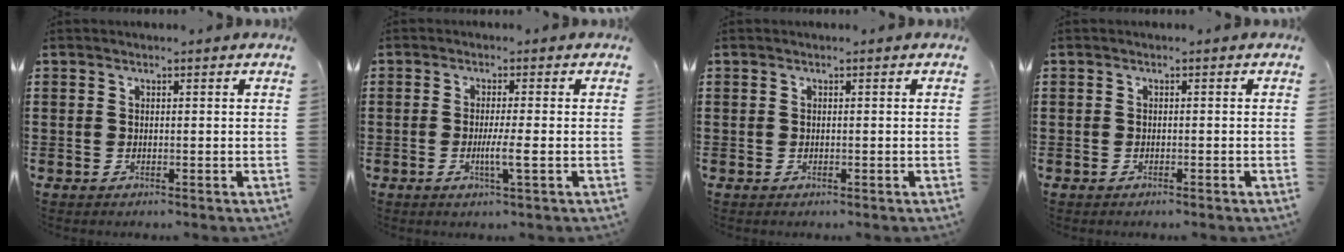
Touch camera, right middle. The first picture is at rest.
{"total": 3.6, "force": [-1.1, 0.0, 3.4], "torque": [-0.061, -0.007, -0.020]}
{"total": 0.0}
{"total": 0.5, "force": [-0.4, 0.2, 0.3], "torque": [-0.008, -0.002, -0.008]}